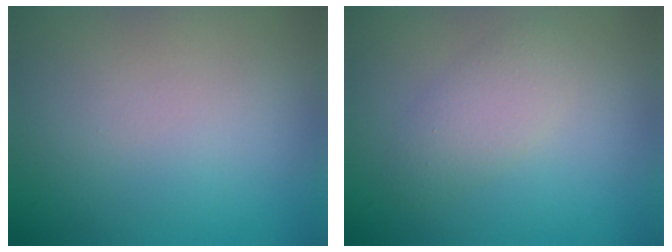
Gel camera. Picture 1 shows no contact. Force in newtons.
{"total": 2.7, "press": 2.7, "slide": 0.0}